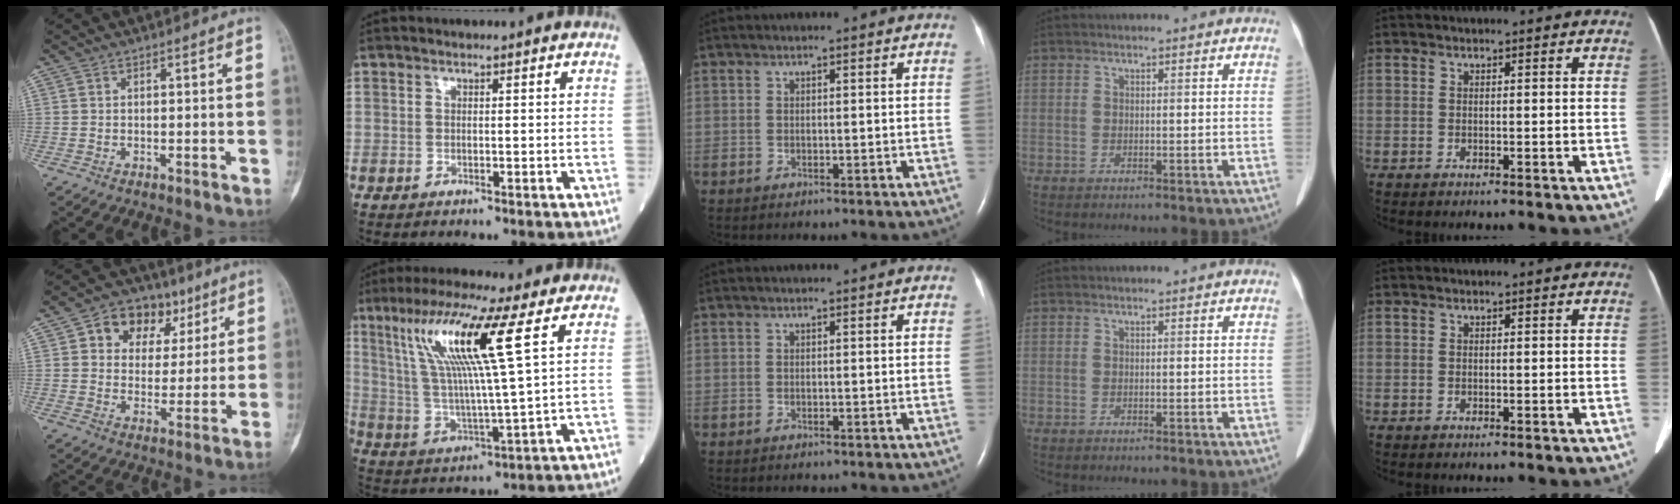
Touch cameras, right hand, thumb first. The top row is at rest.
{"thumb": {"total": 12.0, "force": [5.5, 8.8, 6.1], "torque": [-0.047, -0.007, 0.086]}, "index": {"total": 14.6, "force": [6.4, -0.6, 13.1], "torque": [-0.267, 0.009, 0.119]}}